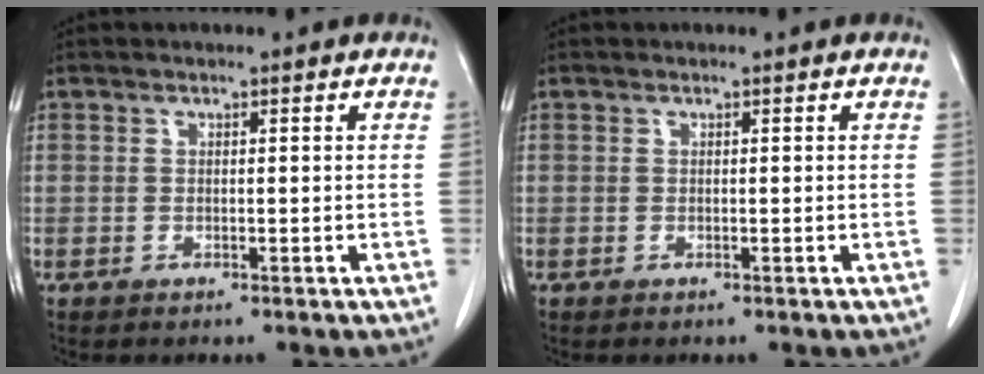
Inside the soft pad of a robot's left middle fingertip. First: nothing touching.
{"total": 0.0}